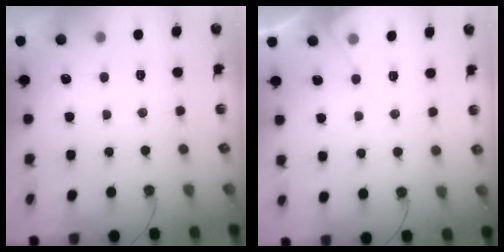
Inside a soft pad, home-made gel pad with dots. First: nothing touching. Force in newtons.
{"total": 5.6, "press": 5.6, "slide": 0.9}